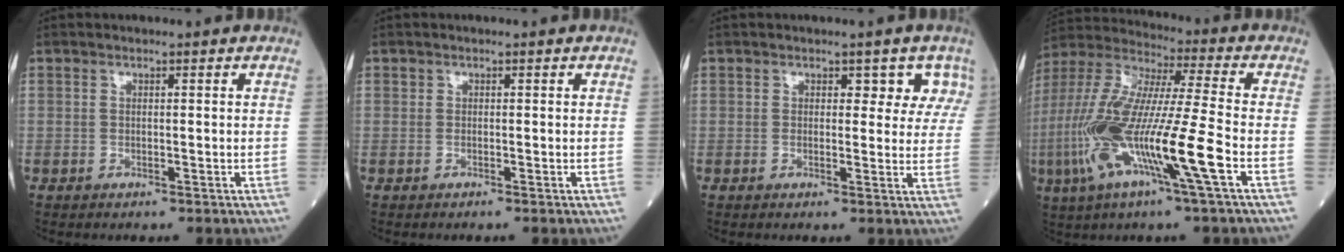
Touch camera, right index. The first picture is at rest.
{"total": 0.0}
{"total": 3.8, "force": [2.1, 2.4, 2.1], "torque": [0.000, 0.003, 0.016]}
{"total": 19.3, "force": [-6.0, 0.4, 18.3], "torque": [-0.391, -0.024, -0.121]}